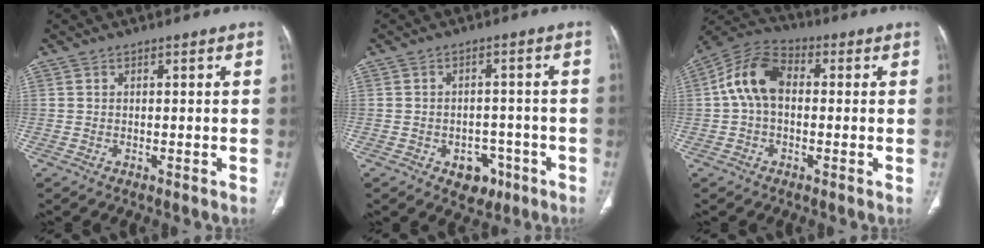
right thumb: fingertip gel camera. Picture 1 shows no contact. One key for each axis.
{"total": 5.8, "fx": -2.8, "fy": 4.3, "fz": 2.7, "tx": -0.007, "ty": 0.022, "tz": -0.030}
{"total": 10.3, "fx": 0.5, "fy": 6.8, "fz": 7.7, "tx": -0.143, "ty": 0.030, "tz": -0.002}